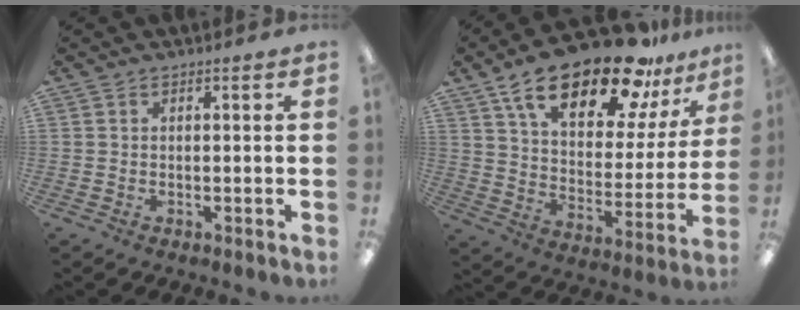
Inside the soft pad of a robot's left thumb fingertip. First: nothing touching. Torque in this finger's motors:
{"motor_torque": [0.70, 0.71, 1.41, -1.37, 0.42]}